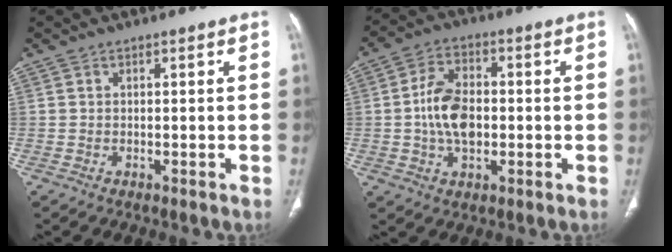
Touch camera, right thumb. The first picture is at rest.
{"total": 9.9, "force": [-0.6, 6.1, 7.7], "torque": [-0.130, 0.012, -0.014]}